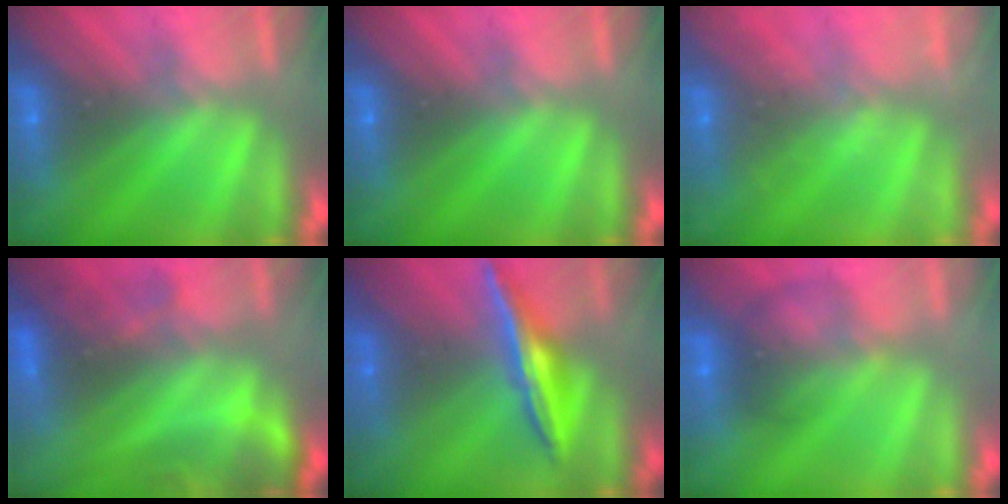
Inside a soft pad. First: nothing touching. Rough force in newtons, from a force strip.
{"total": 0.0}
{"total": 2.1}
{"total": 3.5}
{"total": 1.5}
{"total": 2.0}